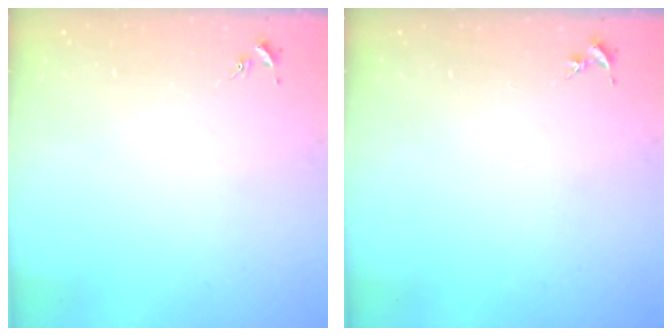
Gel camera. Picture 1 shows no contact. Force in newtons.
{"total": 0.0}